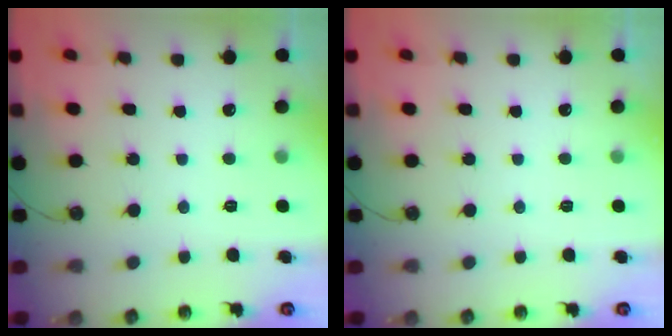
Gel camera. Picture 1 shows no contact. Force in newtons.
{"total": 0.0}